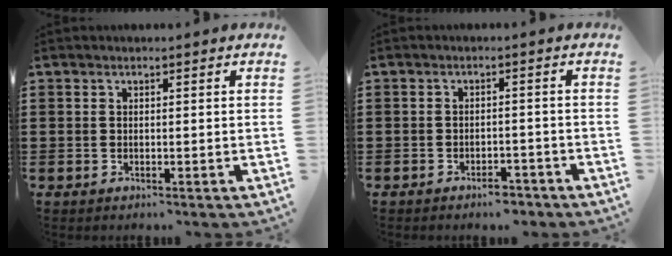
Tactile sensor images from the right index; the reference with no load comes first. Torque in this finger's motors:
{"motor_torque": [0.22, 0.20, 0.01, 0.01]}